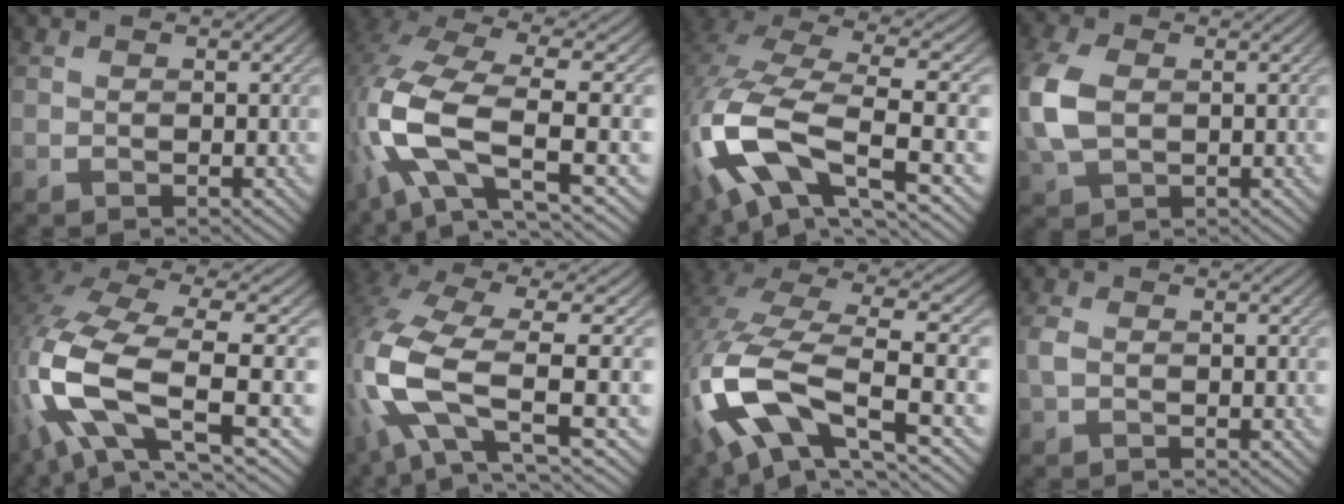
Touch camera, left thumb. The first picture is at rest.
{"total": 13.4, "force": [-2.5, 5.4, 12.0], "torque": [-0.278, -0.013, -0.054]}
{"total": 17.3, "force": [-5.0, 7.8, 14.6], "torque": [-0.356, -0.031, -0.065]}
{"total": 7.4, "force": [0.2, 4.8, 5.7], "torque": [-0.167, 0.000, 0.002]}
{"total": 14.9, "force": [-2.9, 6.1, 13.2], "torque": [-0.310, -0.012, -0.056]}
{"total": 13.8, "force": [-1.3, 5.8, 12.4], "torque": [-0.304, -0.019, -0.020]}
{"total": 17.5, "force": [-5.0, 8.0, 14.8], "torque": [-0.356, -0.030, -0.066]}
{"total": 1.7, "force": [-0.3, 1.1, 1.3], "torque": [-0.036, 0.002, -0.010]}